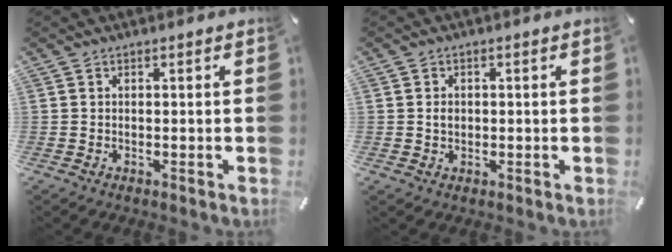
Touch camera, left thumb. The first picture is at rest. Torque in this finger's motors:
{"motor_torque": [0.12, 0.08, 0.12, 0.12, 0.00]}